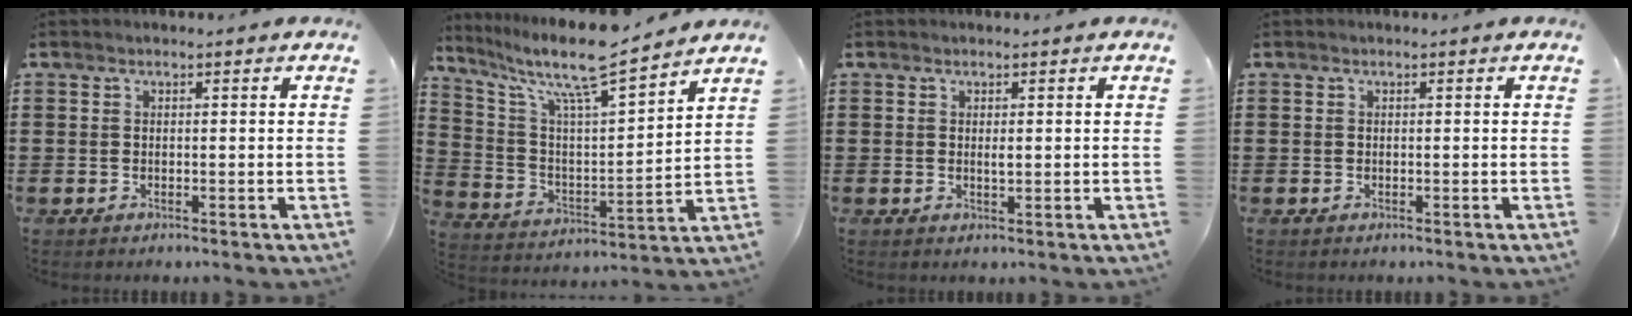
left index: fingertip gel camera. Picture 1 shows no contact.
{"total": 11.0, "force": [8.9, 1.1, 6.3], "torque": [-0.146, -0.056, 0.146]}
{"total": 1.1, "force": [0.3, 0.3, 1.0], "torque": [-0.020, -0.001, 0.005]}
{"total": 0.0}